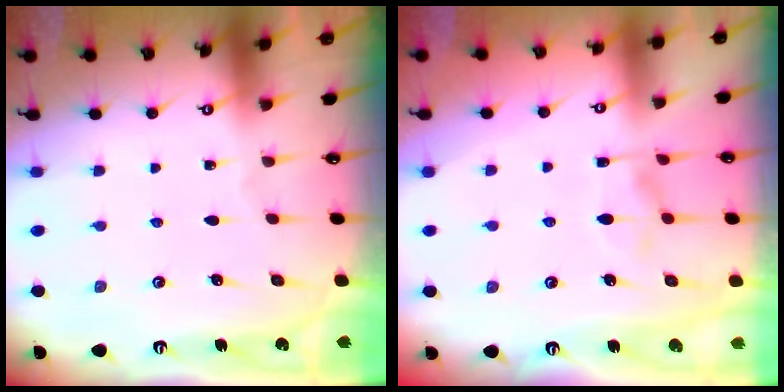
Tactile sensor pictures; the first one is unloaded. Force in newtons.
{"total": 2.3, "press": 2.0, "slide": 1.2}